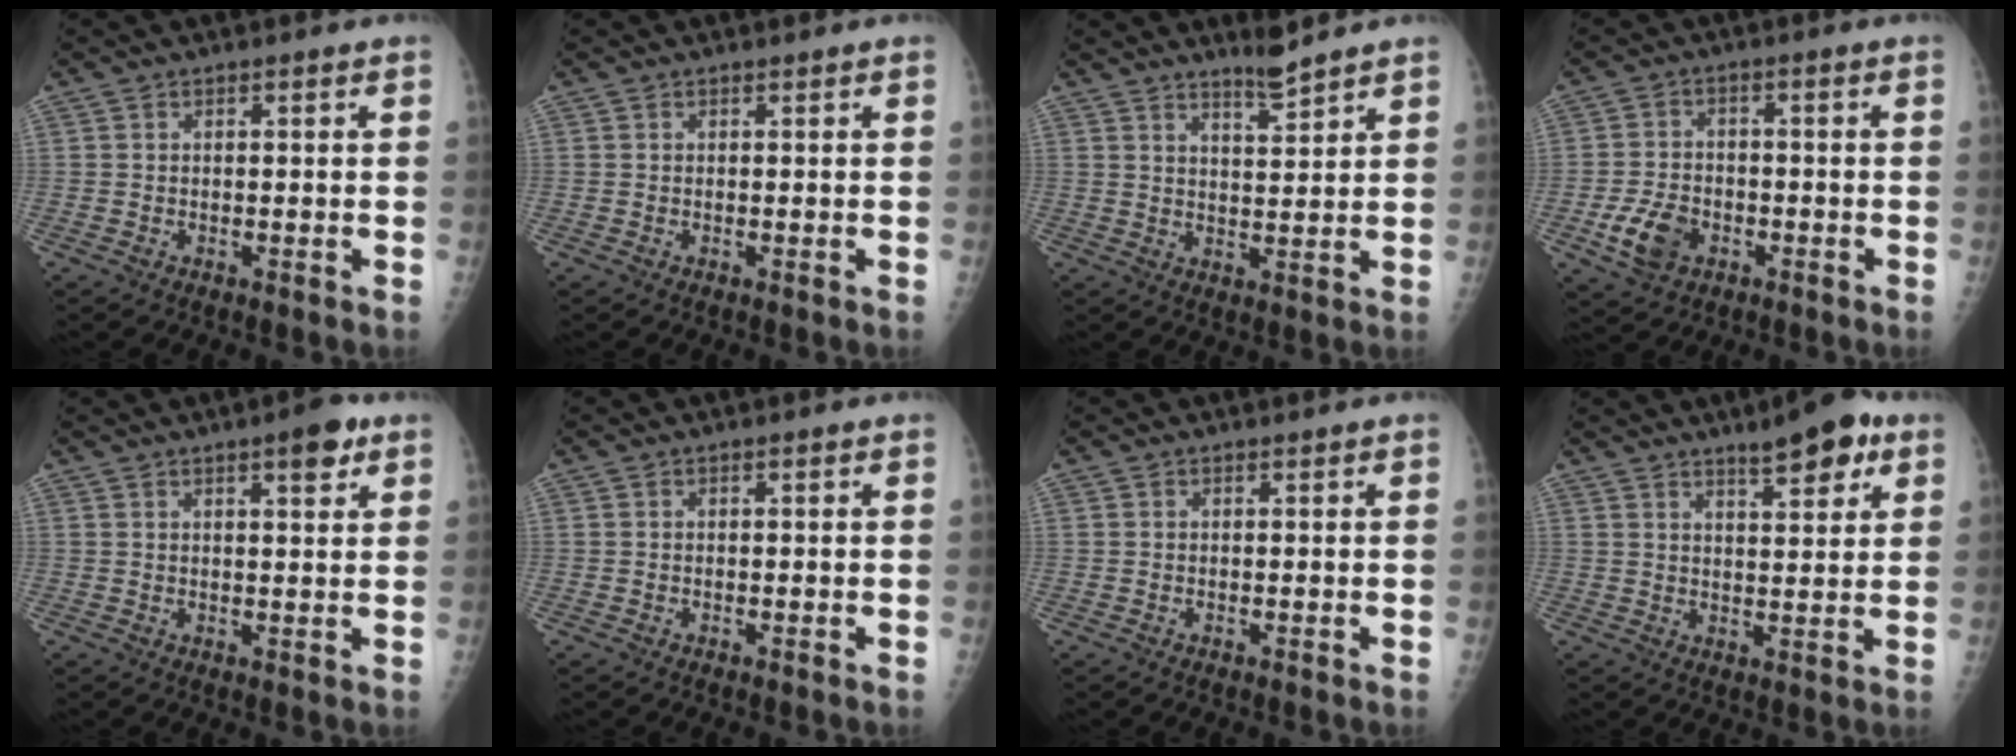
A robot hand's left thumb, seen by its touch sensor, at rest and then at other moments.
{"total": 0.0}
{"total": 4.2, "force": [3.8, 0.1, 2.0], "torque": [-0.027, -0.037, 0.066]}
{"total": 7.3, "force": [-3.3, 5.2, 4.0], "torque": [-0.068, 0.014, -0.055]}
{"total": 5.2, "force": [2.9, 1.6, 4.0], "torque": [-0.044, -0.010, 0.034]}
{"total": 0.0}
{"total": 0.0}
{"total": 8.6, "force": [5.2, 2.6, 6.3], "torque": [-0.072, -0.020, 0.073]}